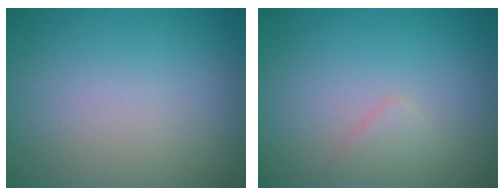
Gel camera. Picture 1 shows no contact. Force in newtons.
{"total": 1.2, "press": 1.2, "slide": 0.1}